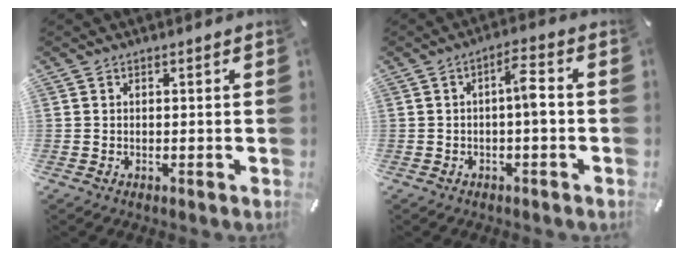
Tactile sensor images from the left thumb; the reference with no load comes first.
{"total": 6.0, "force": [-0.5, 2.0, 5.7], "torque": [-0.093, 0.015, -0.012]}